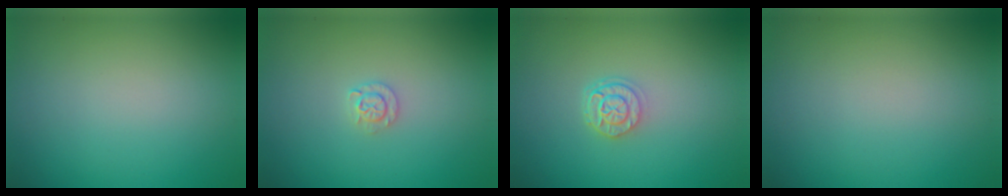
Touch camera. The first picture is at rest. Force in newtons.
{"total": 1.3, "press": 1.3, "slide": 0.2}
{"total": 2.4, "press": 1.9, "slide": 1.5}
{"total": 0.0}